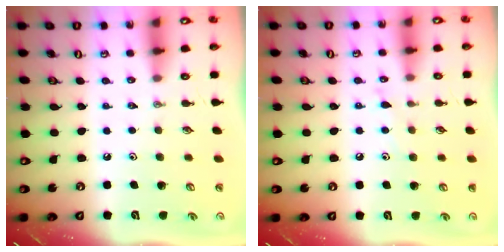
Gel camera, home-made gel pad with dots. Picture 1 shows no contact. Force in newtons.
{"total": 5.6, "press": 5.6, "slide": 0.2}